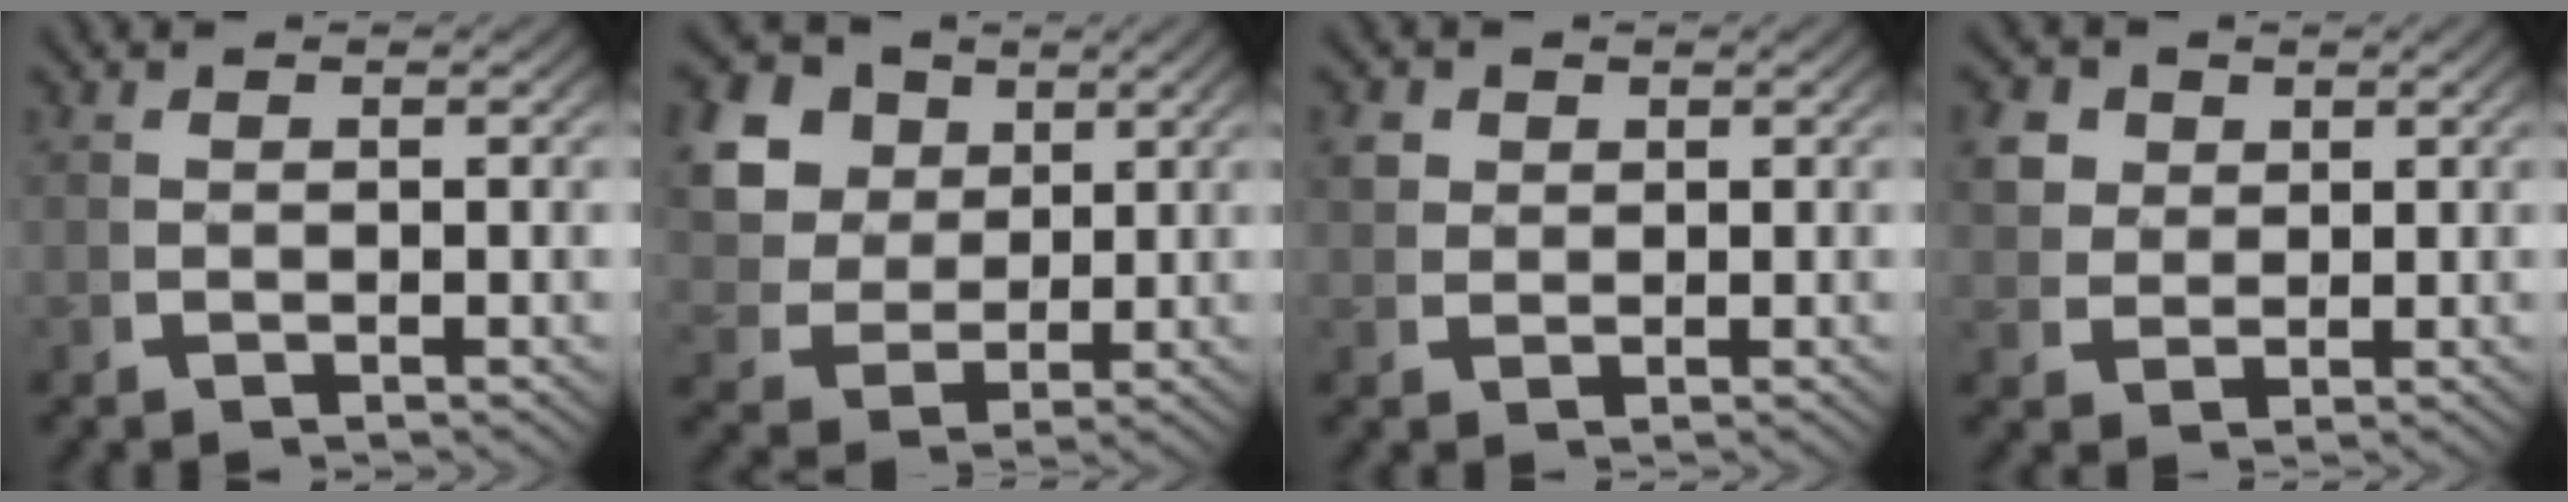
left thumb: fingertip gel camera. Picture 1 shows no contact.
{"total": 11.6, "force": [3.4, 9.5, 5.8], "torque": [-0.137, -0.015, 0.053]}
{"total": 2.5, "force": [1.3, 1.9, 1.0], "torque": [-0.021, -0.006, 0.029]}
{"total": 4.8, "force": [2.2, 3.7, 2.2], "torque": [-0.049, -0.008, 0.046]}